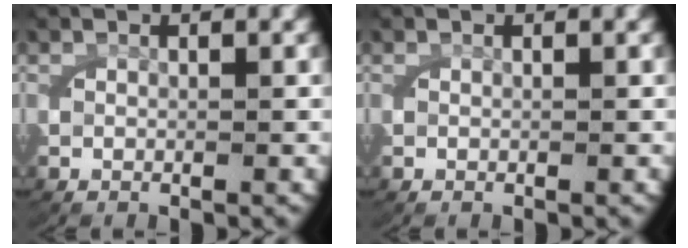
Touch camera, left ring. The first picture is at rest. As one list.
[{"total": 0.0}]